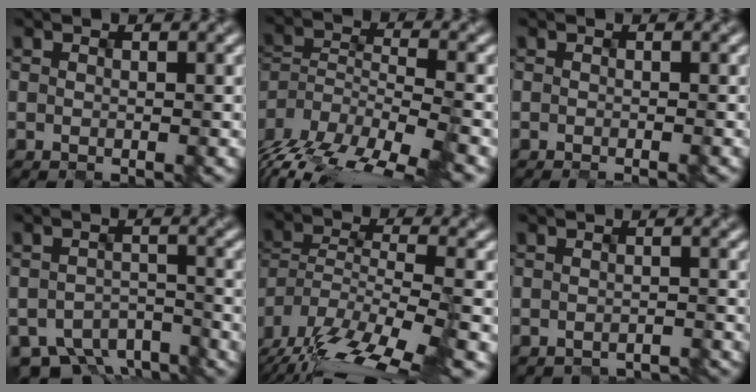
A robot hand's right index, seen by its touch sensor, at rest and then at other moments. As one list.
[{"total": 14.9, "force": [-11.8, 5.5, 7.1], "torque": [-0.130, -0.009, -0.149]}, {"total": 0.6, "force": [-0.4, 0.2, 0.5], "torque": [-0.003, -0.002, -0.009]}, {"total": 6.8, "force": [-5.8, 2.9, 2.0], "torque": [-0.024, -0.018, -0.086]}, {"total": 15.8, "force": [-12.9, 4.7, 7.8], "torque": [-0.134, -0.023, -0.186]}, {"total": 2.8, "force": [-2.8, 0.3, -0.2], "torque": [0.005, -0.007, -0.035]}]